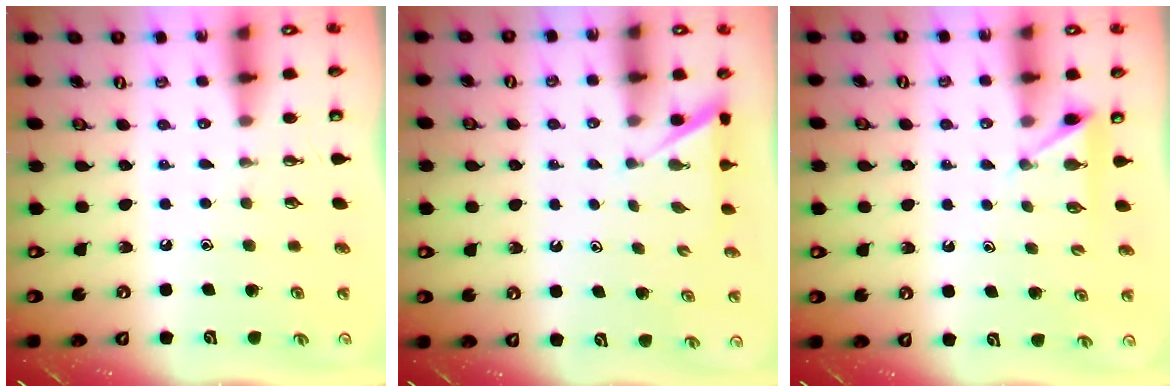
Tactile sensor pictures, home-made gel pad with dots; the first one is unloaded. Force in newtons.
{"total": 2.4, "press": 2.4, "slide": 0.3}
{"total": 3.0, "press": 2.9, "slide": 0.4}